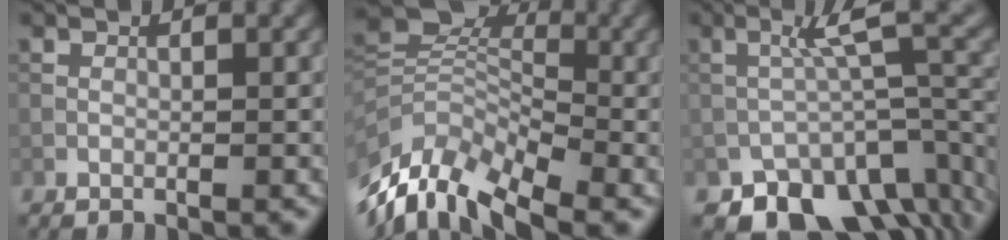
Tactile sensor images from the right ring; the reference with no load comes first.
{"total": 9.9, "force": [-5.4, 6.0, 5.9], "torque": [-0.118, 0.007, -0.108]}
{"total": 10.5, "force": [-6.2, 4.8, 7.1], "torque": [-0.094, 0.004, -0.089]}